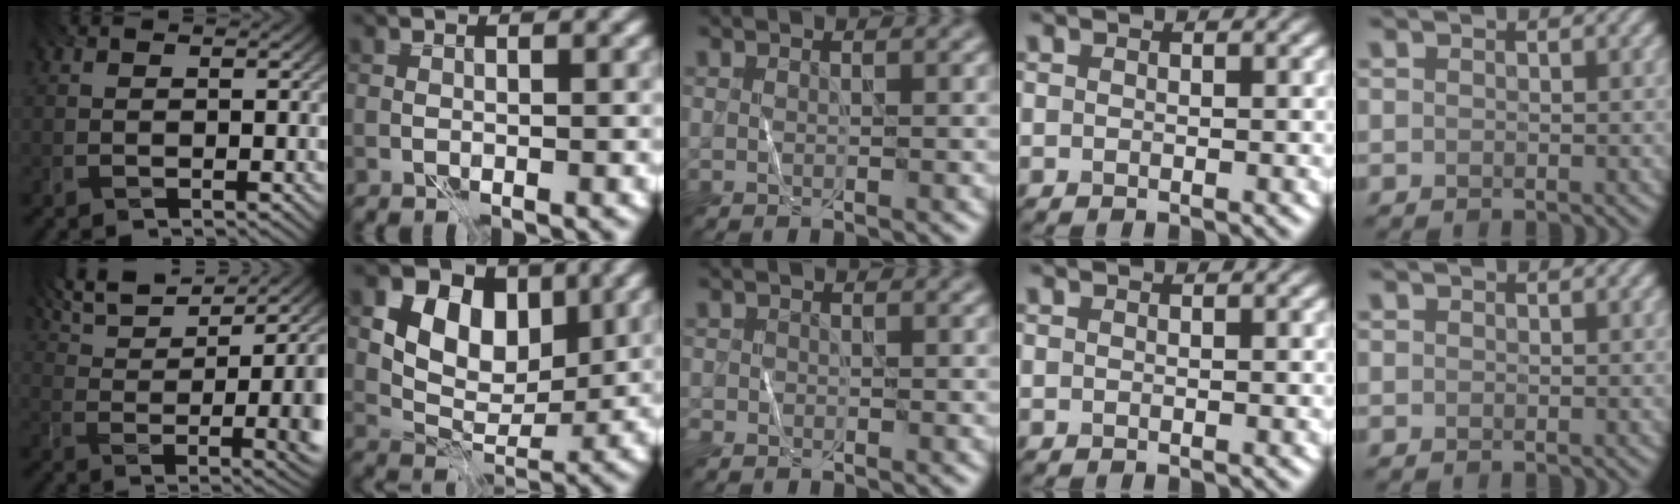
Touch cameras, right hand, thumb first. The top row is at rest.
{"thumb": {"total": 10.2, "force": [5.6, 2.8, 8.0], "torque": [-0.150, 0.021, 0.107]}, "index": {"total": 9.2, "force": [3.9, 6.4, 5.3], "torque": [-0.089, 0.004, 0.061]}, "middle": {"total": 0.9, "force": [-0.7, 0.6, 0.1], "torque": [-0.001, -0.001, -0.016]}}